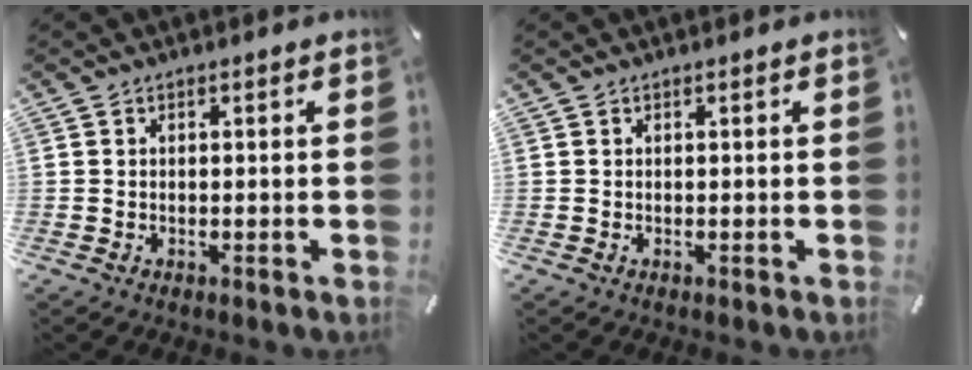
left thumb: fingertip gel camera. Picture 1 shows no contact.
{"total": 0.0}